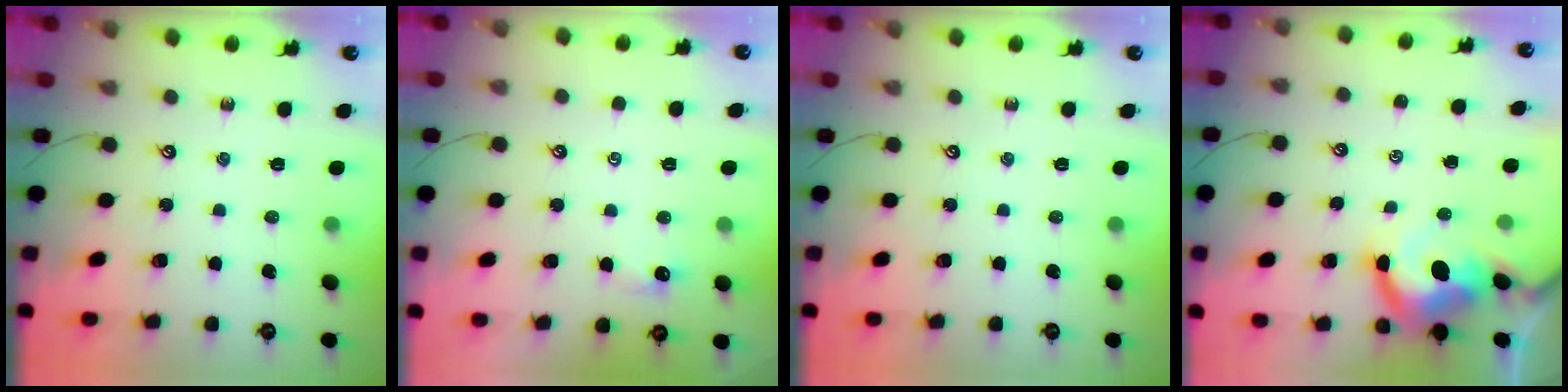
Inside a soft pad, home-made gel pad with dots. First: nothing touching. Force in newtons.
{"total": 0.7, "press": 0.5, "slide": 0.5}
{"total": 0.0}
{"total": 10.1, "press": 10.0, "slide": 1.3}